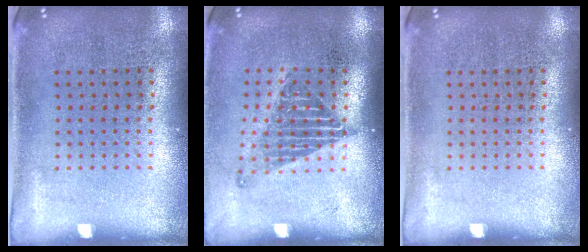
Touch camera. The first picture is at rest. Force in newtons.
{"total": 1.2, "press": 1.0, "slide": 0.7}
{"total": 0.0}